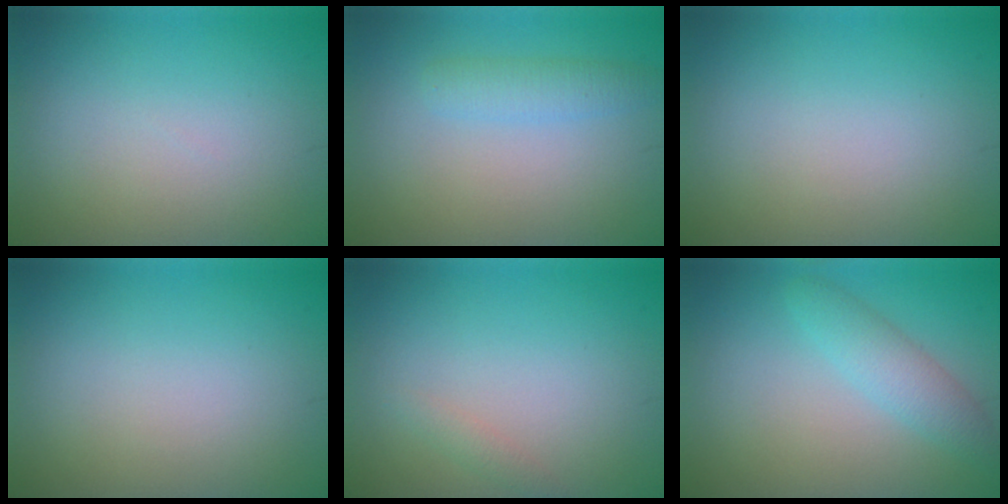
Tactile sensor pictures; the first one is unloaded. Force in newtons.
{"total": 2.2, "press": 2.2, "slide": 0.1}
{"total": 0.0}
{"total": 0.0}
{"total": 0.8, "press": 0.8, "slide": 0.1}
{"total": 2.8, "press": 2.8, "slide": 0.1}